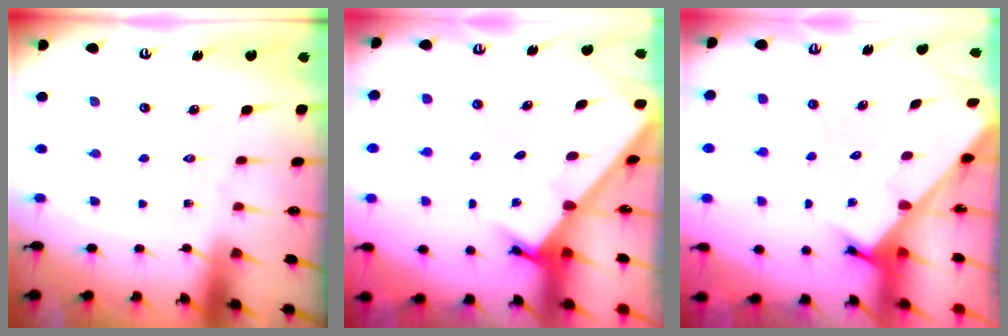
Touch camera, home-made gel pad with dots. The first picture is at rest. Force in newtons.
{"total": 2.6, "press": 2.6, "slide": 0.3}
{"total": 2.5, "press": 2.5, "slide": 0.2}